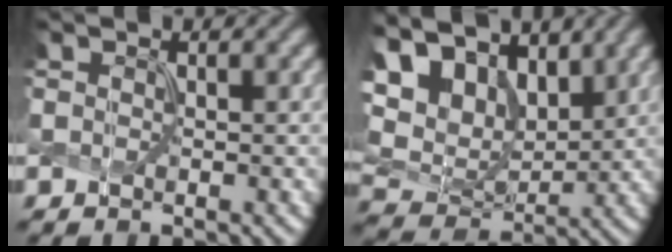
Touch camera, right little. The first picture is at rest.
{"total": 10.4, "force": [4.9, 6.8, 6.2], "torque": [-0.155, 0.022, 0.077]}